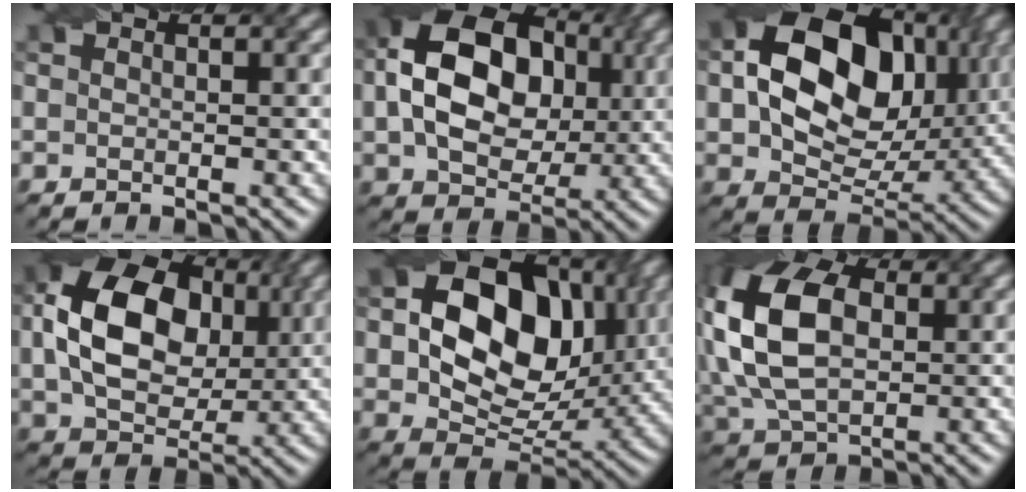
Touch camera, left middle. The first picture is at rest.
{"total": 13.9, "force": [1.5, 10.1, 9.5], "torque": [-0.167, 0.018, 0.025]}
{"total": 14.6, "force": [2.7, 10.0, 10.3], "torque": [-0.182, 0.007, 0.051]}
{"total": 12.0, "force": [1.6, 8.6, 8.2], "torque": [-0.165, 0.004, 0.031]}
{"total": 13.3, "force": [2.0, 9.1, 9.4], "torque": [-0.156, 0.001, 0.037]}
{"total": 14.3, "force": [1.8, 9.4, 10.6], "torque": [-0.228, 0.006, 0.033]}